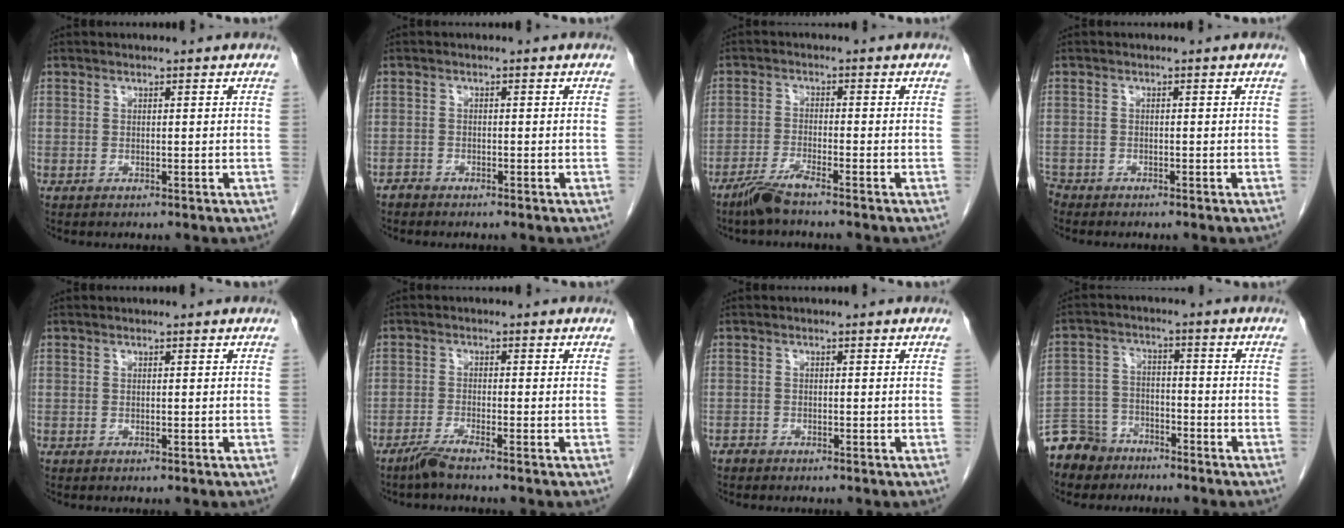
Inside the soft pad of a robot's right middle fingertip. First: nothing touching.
{"total": 1.1, "force": [-1.0, 0.3, -0.2], "torque": [0.003, 0.000, -0.022]}
{"total": 4.2, "force": [-3.4, -0.2, 2.5], "torque": [-0.057, -0.012, -0.073]}
{"total": 2.0, "force": [-1.9, 0.6, 0.0], "torque": [0.000, -0.003, -0.035]}
{"total": 0.0}
{"total": 2.7, "force": [-2.3, -0.5, 1.4], "torque": [-0.038, -0.007, -0.051]}
{"total": 0.8, "force": [-0.7, 0.3, 0.0], "torque": [-0.003, 0.001, -0.017]}
{"total": 8.7, "force": [-7.2, 4.7, 1.1], "torque": [-0.032, 0.002, -0.133]}